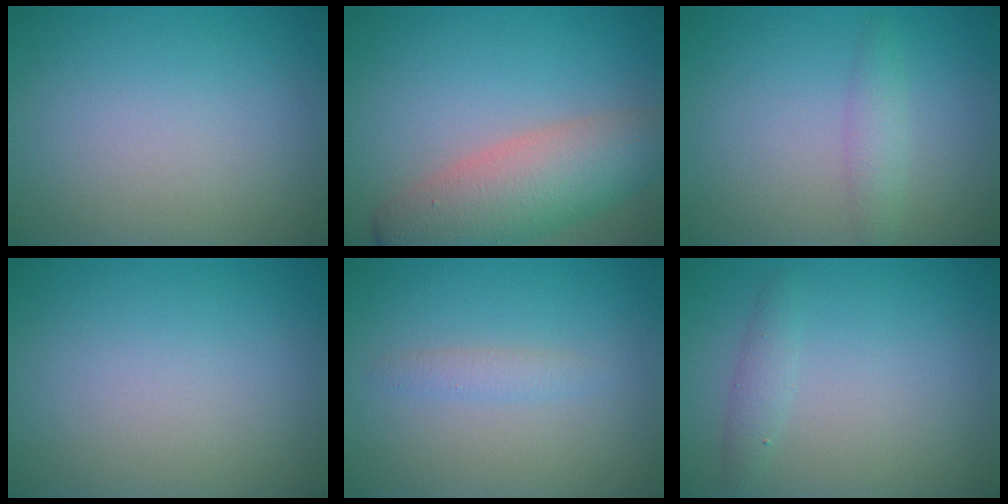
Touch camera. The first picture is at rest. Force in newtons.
{"total": 7.5, "press": 7.5, "slide": 0.4}
{"total": 1.7, "press": 1.7, "slide": 0.1}
{"total": 0.0}
{"total": 1.2, "press": 1.2, "slide": 0.0}
{"total": 1.3, "press": 1.3, "slide": 0.1}